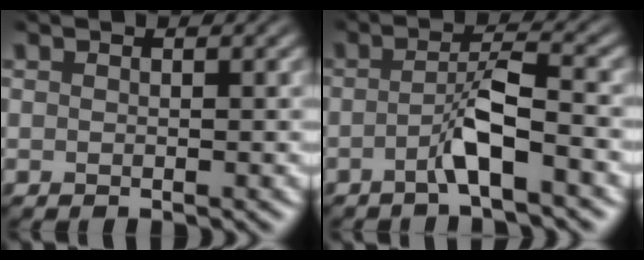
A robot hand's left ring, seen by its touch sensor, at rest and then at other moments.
{"total": 3.3, "force": [-1.5, 0.3, 3.0], "torque": [-0.054, 0.014, -0.035]}